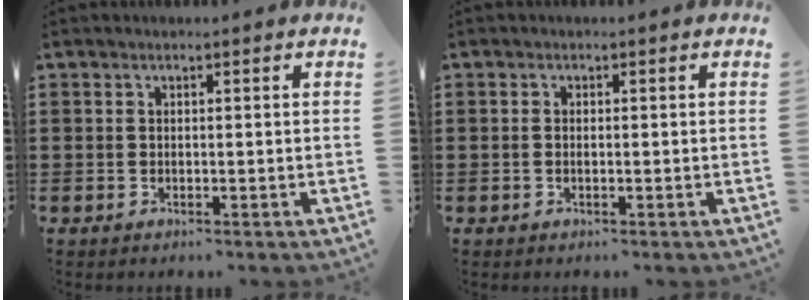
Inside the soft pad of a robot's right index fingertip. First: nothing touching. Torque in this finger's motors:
{"motor_torque": [-0.87, 1.26, -0.06, -0.01]}